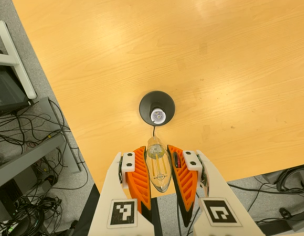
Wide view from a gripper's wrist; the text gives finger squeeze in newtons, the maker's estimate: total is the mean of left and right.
{"total": 22.8, "left": 24.9, "right": 20.7}